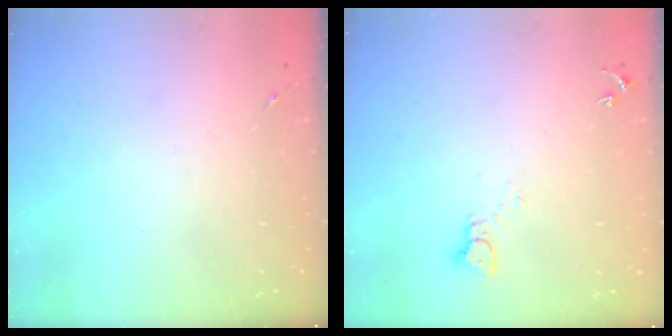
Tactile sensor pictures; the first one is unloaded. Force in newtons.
{"total": 2.4, "press": 2.4, "slide": 0.2}